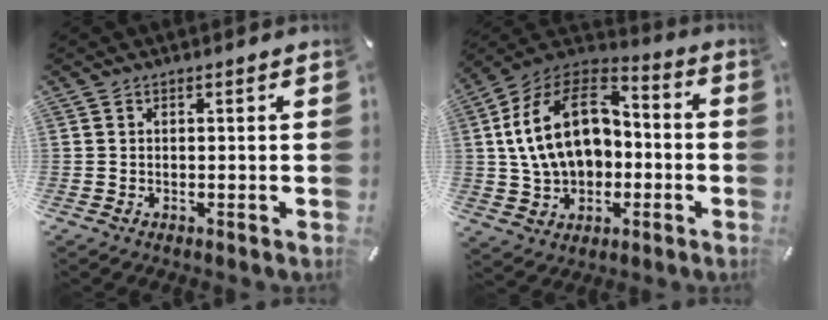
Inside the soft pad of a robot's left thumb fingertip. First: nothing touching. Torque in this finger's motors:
{"motor_torque": [0.96, 3.30, 1.68, -1.09, 0.79]}